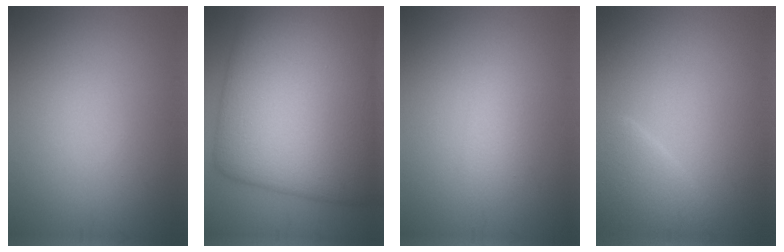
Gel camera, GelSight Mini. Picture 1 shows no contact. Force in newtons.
{"total": 20.0, "press": 20.0, "slide": 0.3}
{"total": 1.8, "press": 1.8, "slide": 0.2}
{"total": 2.5, "press": 2.5, "slide": 0.1}